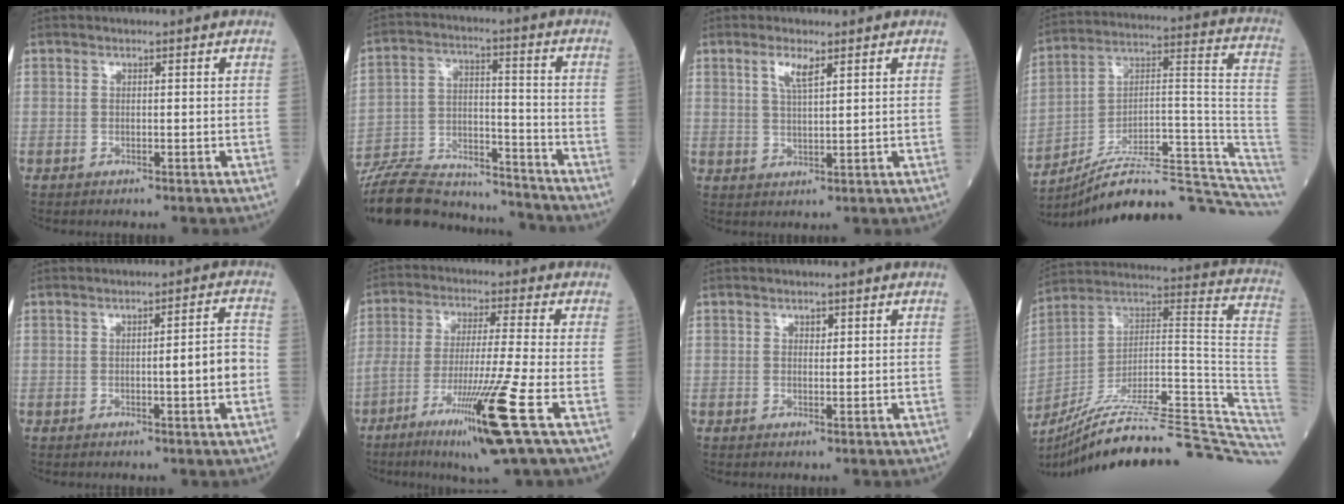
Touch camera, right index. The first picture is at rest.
{"total": 21.8, "force": [-20.5, 4.6, 6.0], "torque": [-0.148, 0.002, -0.325]}
{"total": 3.4, "force": [1.9, 0.6, 2.8], "torque": [-0.058, 0.001, 0.038]}
{"total": 21.5, "force": [-18.6, 2.2, 10.4], "torque": [-0.094, 0.059, -0.279]}
{"total": 4.8, "force": [-0.9, 0.1, 4.8], "torque": [-0.065, 0.006, -0.013]}
{"total": 13.7, "force": [-6.4, -1.7, 12.1], "torque": [-0.230, -0.035, -0.114]}
{"total": 0.8, "force": [0.4, 0.5, 0.4], "torque": [-0.002, -0.002, 0.006]}
{"total": 32.4, "force": [-27.7, 2.4, 16.7], "torque": [-0.138, 0.014, -0.401]}